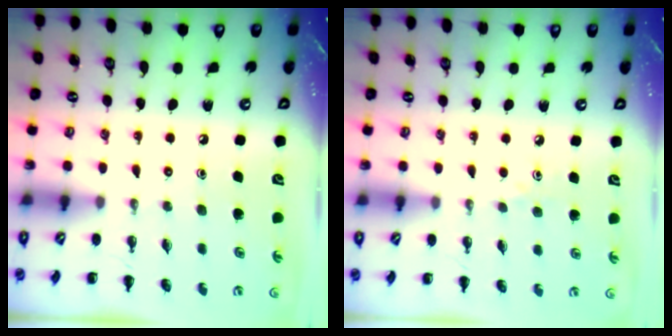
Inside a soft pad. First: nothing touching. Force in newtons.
{"total": 2.7, "press": 2.5, "slide": 1.0}